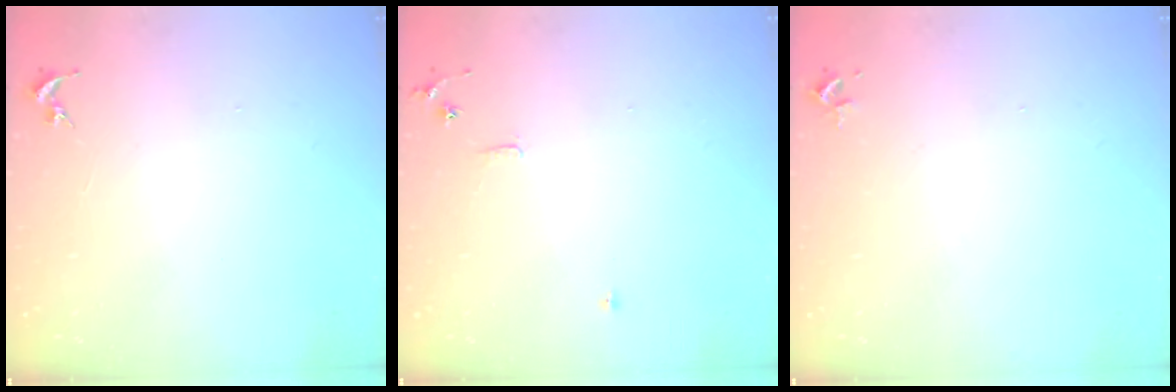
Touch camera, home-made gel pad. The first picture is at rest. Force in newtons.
{"total": 5.6, "press": 5.6, "slide": 0.6}
{"total": 2.4, "press": 2.4, "slide": 0.3}